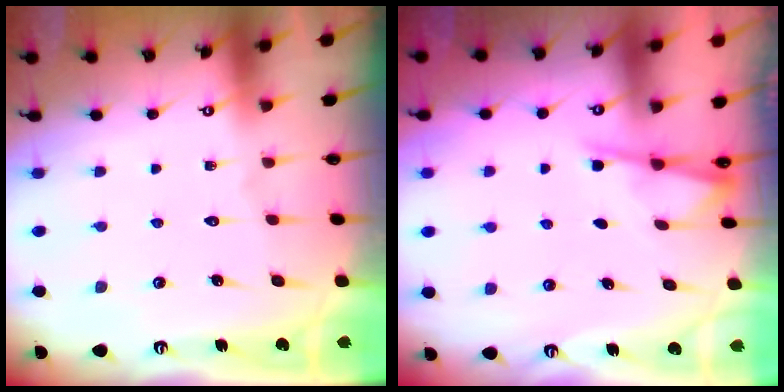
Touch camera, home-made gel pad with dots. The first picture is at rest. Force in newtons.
{"total": 2.5, "press": 2.4, "slide": 0.4}